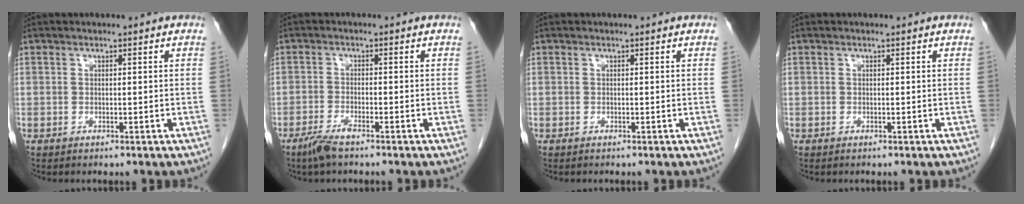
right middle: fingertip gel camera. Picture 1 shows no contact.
{"total": 3.4, "force": [-2.6, 0.3, 2.1], "torque": [-0.050, -0.005, -0.052]}
{"total": 0.0}
{"total": 0.0}